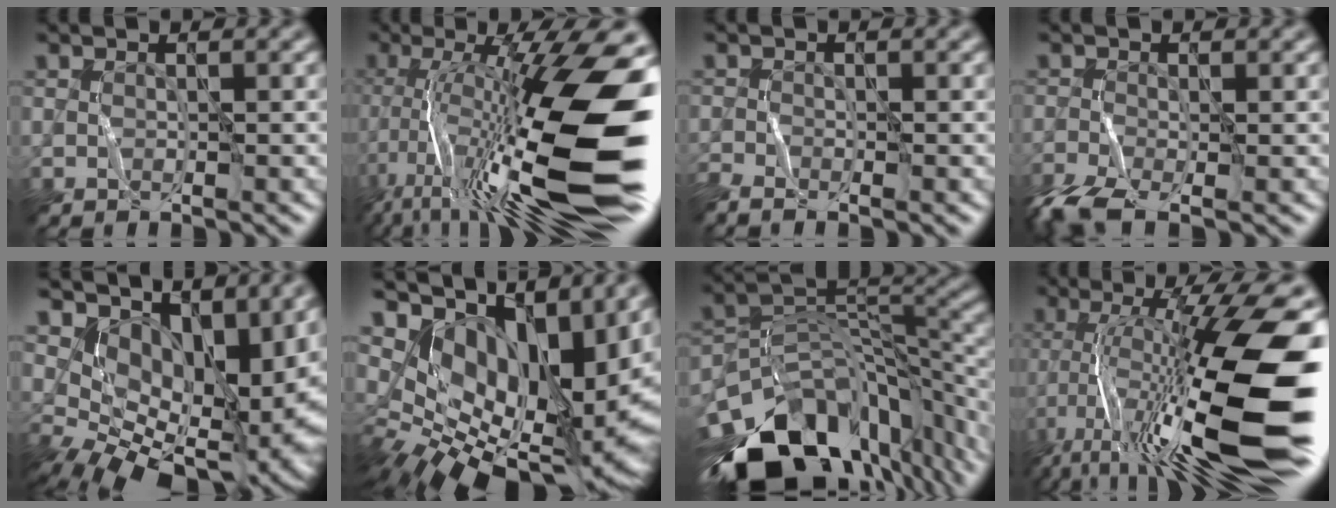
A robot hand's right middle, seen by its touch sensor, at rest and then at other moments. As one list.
[{"total": 18.1, "force": [-4.0, 4.2, 17.1], "torque": [-0.300, 0.012, -0.069]}, {"total": 1.2, "force": [-1.0, 0.0, 0.6], "torque": [-0.018, -0.005, -0.019]}, {"total": 4.3, "force": [-2.9, 1.2, 3.0], "torque": [-0.072, -0.014, -0.056]}, {"total": 10.4, "force": [2.5, 6.3, 7.8], "torque": [-0.131, -0.019, 0.067]}, {"total": 15.1, "force": [5.7, 8.1, 11.5], "torque": [-0.189, 0.011, 0.111]}, {"total": 15.3, "force": [-9.7, 8.2, 8.6], "torque": [-0.180, 0.001, -0.148]}, {"total": 16.9, "force": [-5.0, 3.6, 15.7], "torque": [-0.268, 0.009, -0.084]}]